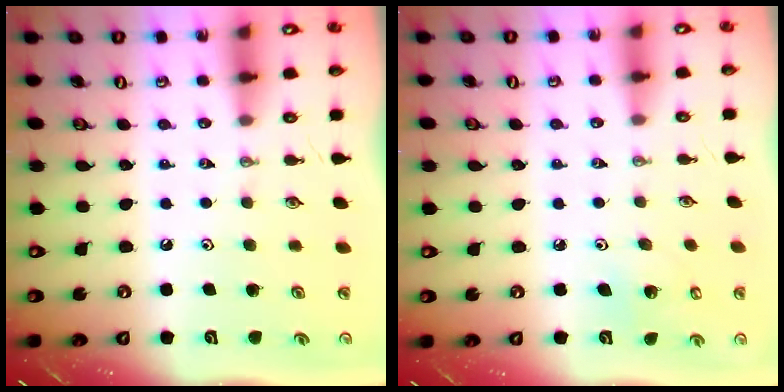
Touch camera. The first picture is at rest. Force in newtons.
{"total": 4.7, "press": 4.7, "slide": 0.4}